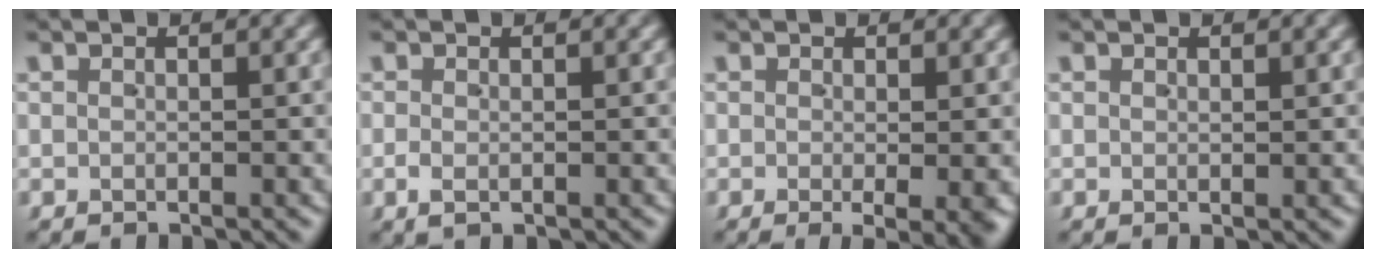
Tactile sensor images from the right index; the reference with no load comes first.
{"total": 1.1, "force": [-0.6, 0.4, 0.8], "torque": [-0.021, -0.007, -0.005]}
{"total": 3.1, "force": [-1.2, 0.4, 2.9], "torque": [-0.036, -0.015, -0.010]}
{"total": 0.0}